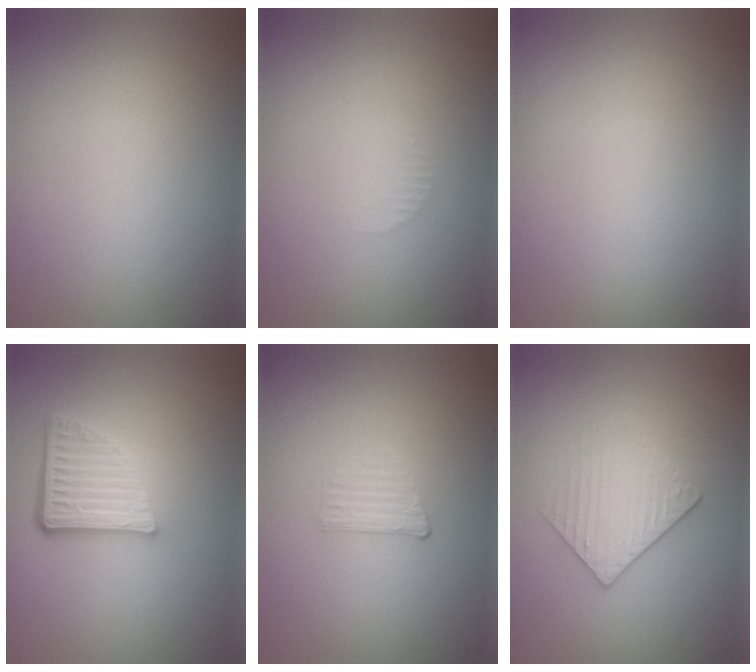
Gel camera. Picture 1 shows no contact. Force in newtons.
{"total": 0.7, "press": 0.6, "slide": 0.1}
{"total": 0.0}
{"total": 4.9, "press": 3.6, "slide": 3.4}
{"total": 1.0, "press": 0.3, "slide": 1.0}
{"total": 2.1, "press": 1.8, "slide": 1.1}